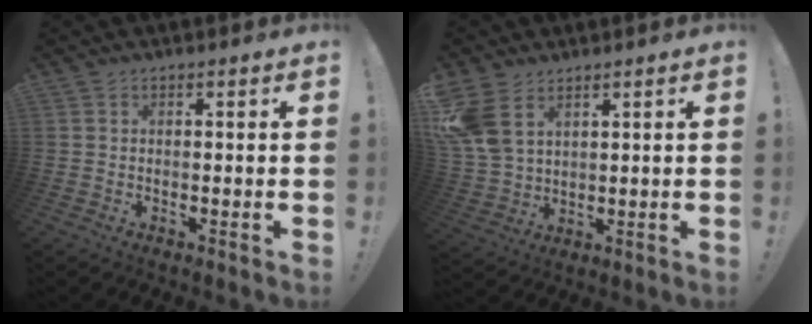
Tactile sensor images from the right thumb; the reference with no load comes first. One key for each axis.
{"total": 10.1, "fx": 5.2, "fy": 6.6, "fz": 5.6, "tx": -0.119, "ty": -0.015, "tz": 0.110}